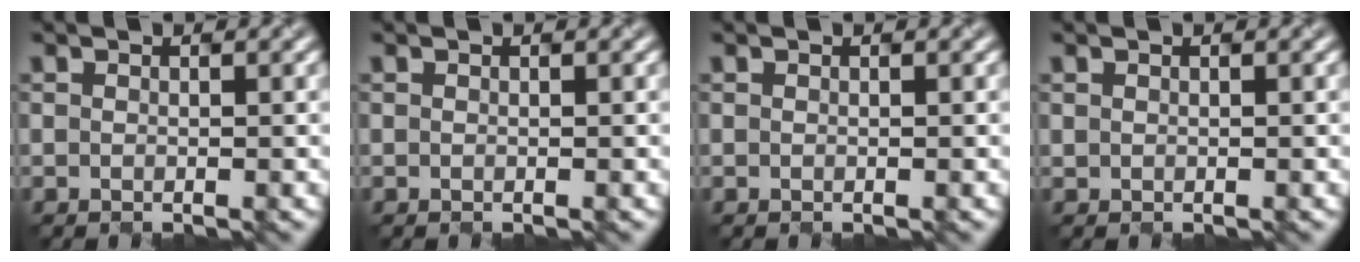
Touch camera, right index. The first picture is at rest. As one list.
[{"total": 0.0}, {"total": 0.0}, {"total": 0.0}]